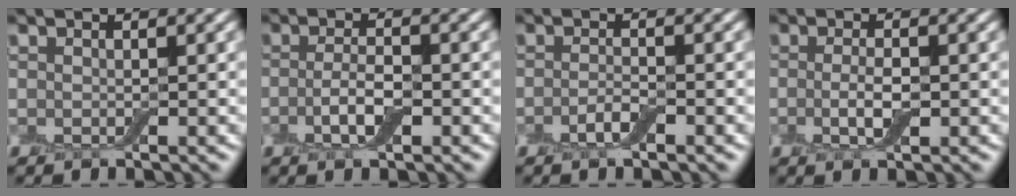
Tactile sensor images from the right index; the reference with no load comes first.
{"total": 2.6, "force": [-0.8, 0.9, 2.4], "torque": [-0.049, 0.000, -0.019]}
{"total": 1.6, "force": [-0.8, 0.4, 1.3], "torque": [-0.027, 0.002, -0.021]}
{"total": 2.3, "force": [-0.3, 0.8, 2.2], "torque": [-0.047, -0.005, -0.010]}